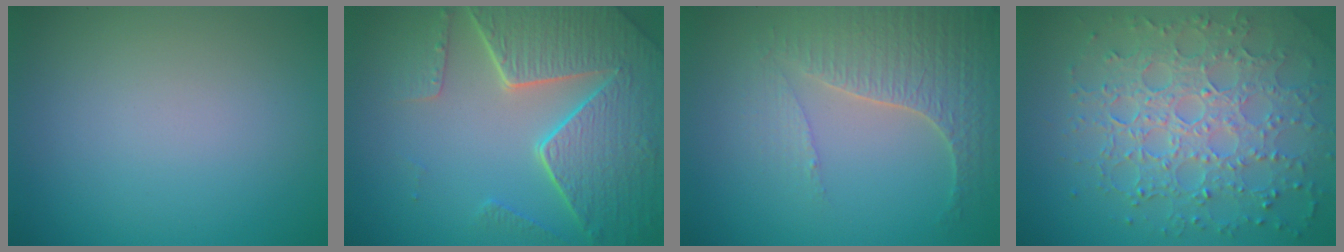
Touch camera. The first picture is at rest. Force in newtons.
{"total": 8.1, "press": 5.9, "slide": 5.5}
{"total": 4.2, "press": 4.0, "slide": 1.3}
{"total": 7.7, "press": 5.7, "slide": 5.2}